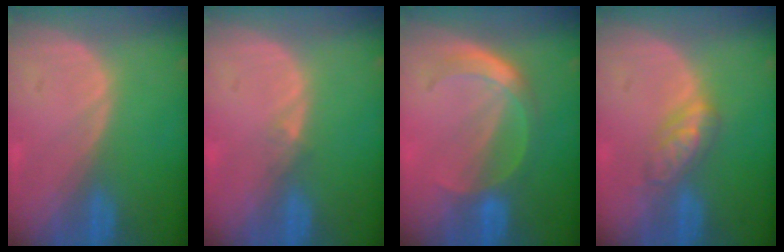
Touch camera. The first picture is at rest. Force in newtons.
{"total": 0.9, "press": 0.7, "slide": 0.6}
{"total": 5.8, "press": 5.0, "slide": 2.8}
{"total": 4.7, "press": 4.5, "slide": 1.3}